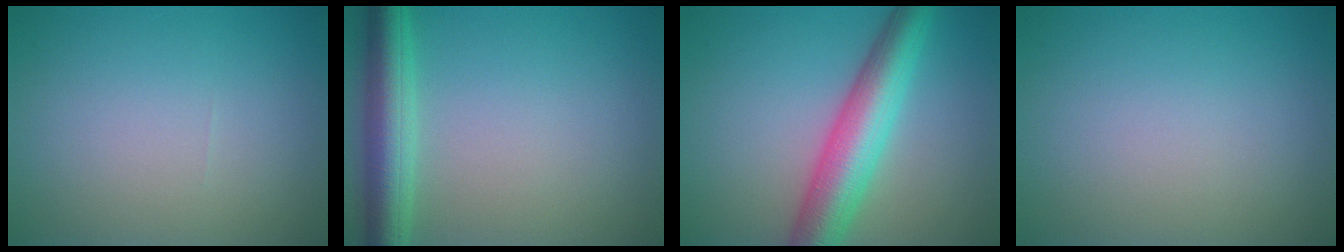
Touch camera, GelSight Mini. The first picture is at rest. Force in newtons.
{"total": 5.1, "press": 5.1, "slide": 0.3}
{"total": 7.2, "press": 7.2, "slide": 0.2}
{"total": 0.0}